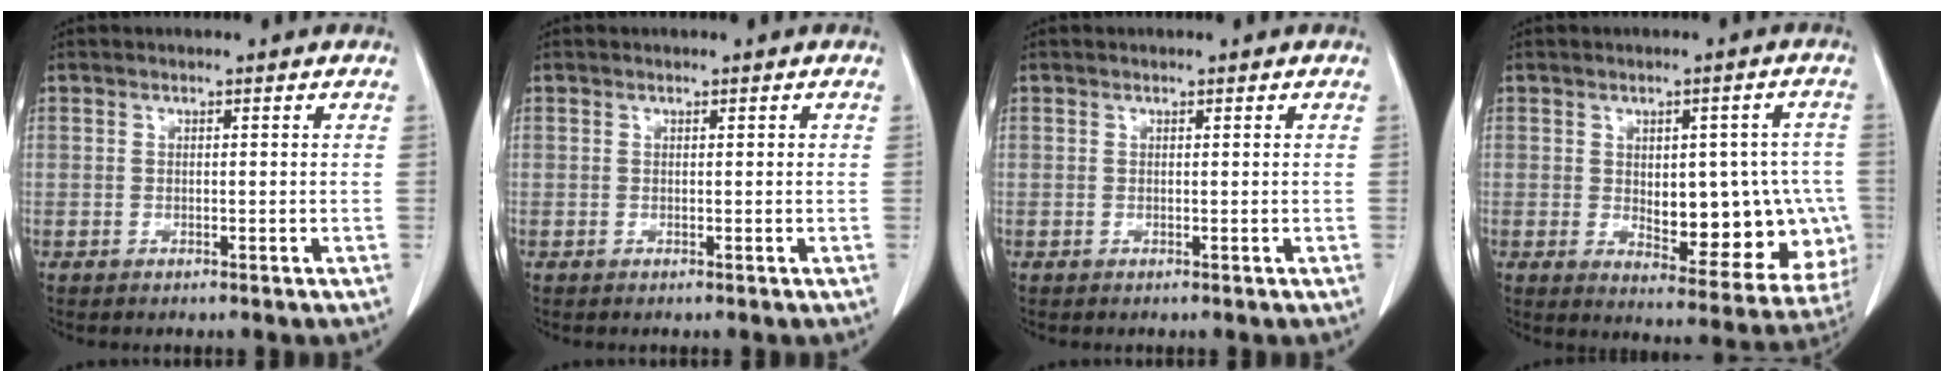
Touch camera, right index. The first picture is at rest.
{"total": 0.0}
{"total": 0.0}
{"total": 15.5, "force": [-1.6, 7.8, 13.3], "torque": [-0.146, 0.016, 0.006]}